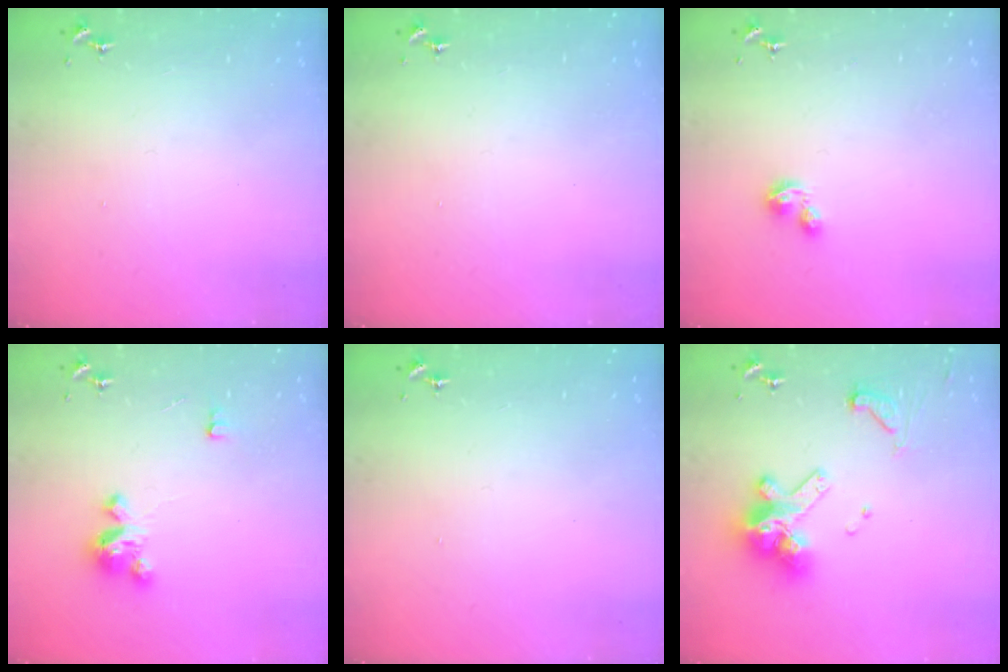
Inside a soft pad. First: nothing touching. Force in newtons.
{"total": 0.0}
{"total": 2.3, "press": 2.3, "slide": 0.4}
{"total": 6.7, "press": 6.7, "slide": 0.4}
{"total": 0.0}
{"total": 15.8, "press": 15.7, "slide": 1.9}